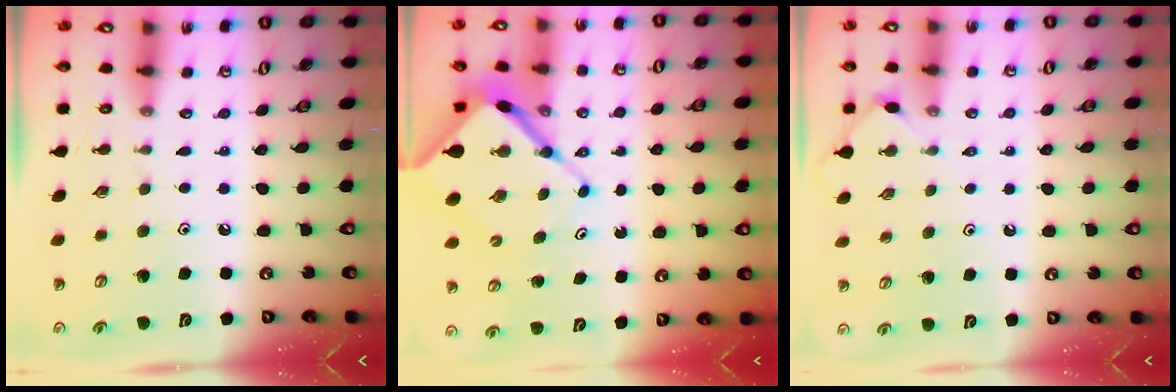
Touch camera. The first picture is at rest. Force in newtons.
{"total": 11.4, "press": 11.4, "slide": 1.2}
{"total": 2.6, "press": 2.6, "slide": 0.5}